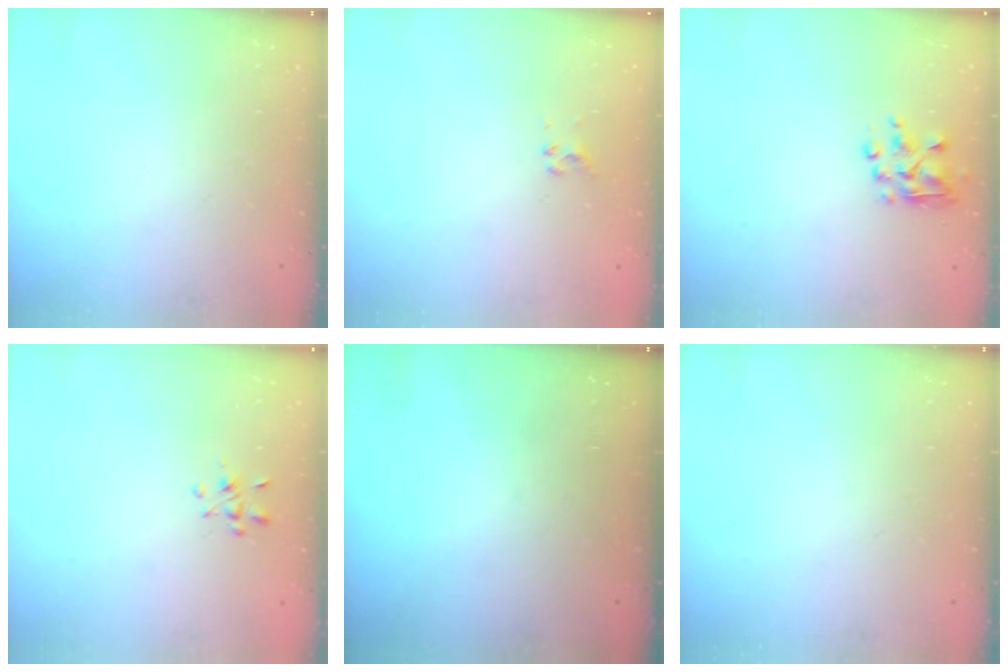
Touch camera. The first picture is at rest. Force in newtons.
{"total": 2.3, "press": 2.1, "slide": 1.0}
{"total": 4.5, "press": 4.4, "slide": 0.6}
{"total": 2.6, "press": 2.5, "slide": 0.7}
{"total": 0.0}
{"total": 0.0}